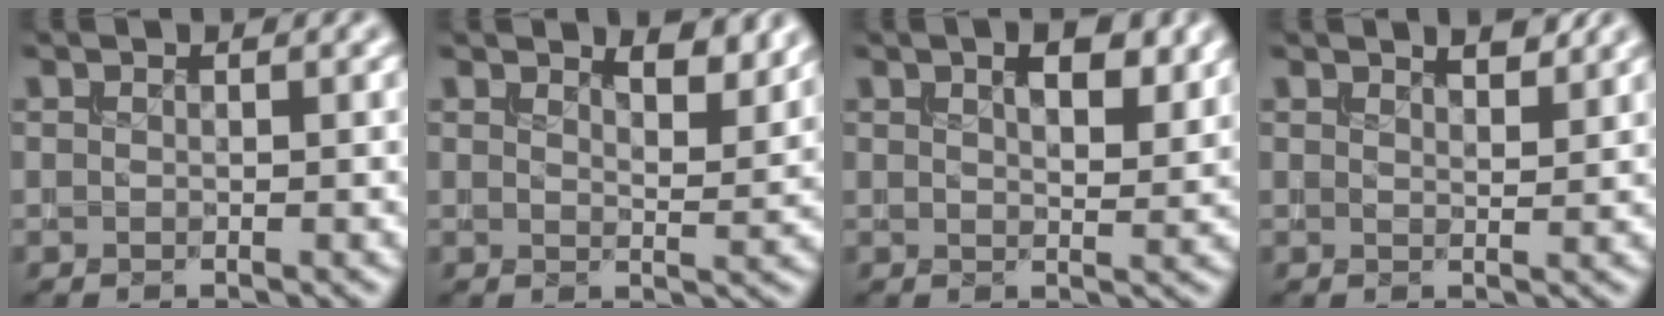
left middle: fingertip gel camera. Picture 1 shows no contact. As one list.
[{"total": 3.7, "force": [2.9, 0.9, 2.0], "torque": [-0.034, -0.004, 0.040]}, {"total": 3.9, "force": [2.0, 1.5, 3.0], "torque": [-0.046, 0.001, 0.032]}, {"total": 1.9, "force": [1.6, 0.3, 1.0], "torque": [-0.014, 0.000, 0.026]}]